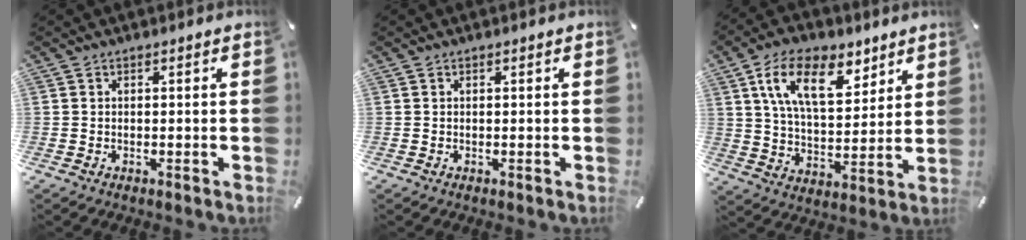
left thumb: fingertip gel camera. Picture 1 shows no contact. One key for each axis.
{"total": 0.0}
{"total": 15.8, "fx": 8.3, "fy": 8.7, "fz": 10.3, "tx": -0.183, "ty": -0.016, "tz": 0.151}